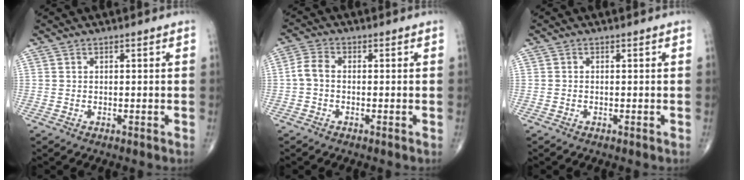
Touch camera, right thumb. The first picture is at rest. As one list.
[{"total": 3.4, "force": [-0.6, 2.2, 2.6], "torque": [-0.053, 0.010, -0.020]}, {"total": 0.0}]